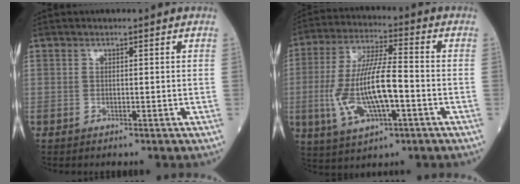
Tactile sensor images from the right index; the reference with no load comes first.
{"total": 13.2, "force": [-2.8, 3.3, 12.5], "torque": [-0.258, 0.000, -0.045]}